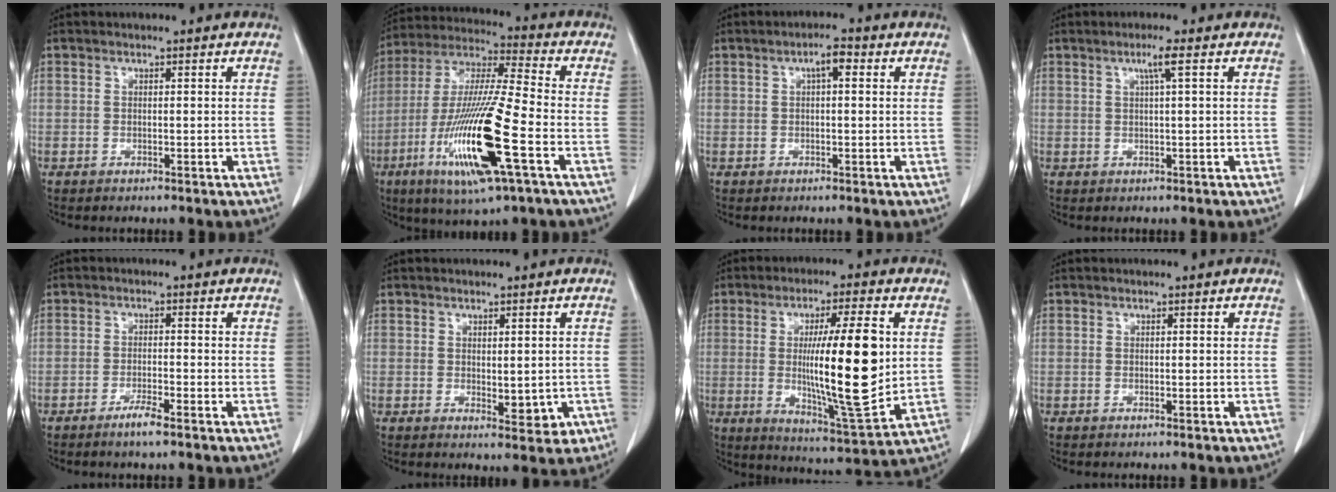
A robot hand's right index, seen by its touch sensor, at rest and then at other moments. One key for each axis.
{"total": 19.4, "fx": -6.6, "fy": 1.2, "fz": 18.1, "tx": -0.385, "ty": -0.031, "tz": -0.124}
{"total": 2.7, "fx": 0.9, "fy": 0.7, "fz": 2.5, "tx": -0.044, "ty": 0.010, "tz": 0.012}
{"total": 2.4, "fx": 0.9, "fy": -0.5, "fz": 2.2, "tx": -0.044, "ty": 0.001, "tz": 0.018}
{"total": 2.8, "fx": -2.0, "fy": -0.1, "fz": 2.0, "tx": -0.040, "ty": -0.003, "tz": -0.038}
{"total": 4.3, "fx": -0.7, "fy": 1.9, "fz": 3.8, "tx": -0.040, "ty": -0.008, "tz": -0.001}
{"total": 16.5, "fx": 1.2, "fy": 1.5, "fz": 16.4, "tx": -0.275, "ty": -0.018, "tz": 0.021}
{"total": 0.0}